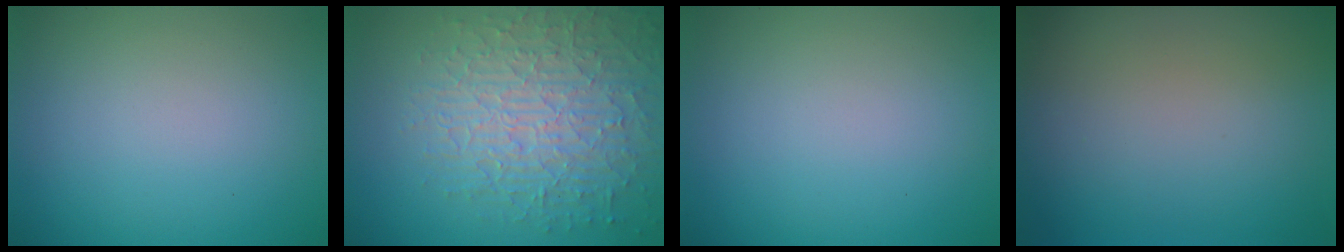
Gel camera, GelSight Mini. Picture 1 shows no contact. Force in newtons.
{"total": 7.7, "press": 5.6, "slide": 5.3}
{"total": 0.0}
{"total": 0.0}